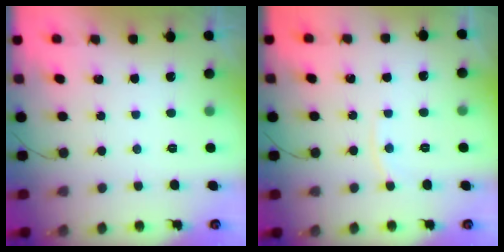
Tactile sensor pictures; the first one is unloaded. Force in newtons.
{"total": 3.9, "press": 3.9, "slide": 0.6}